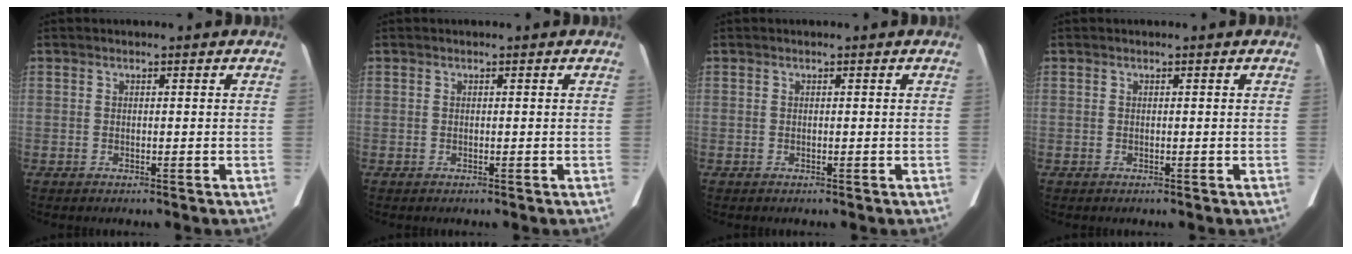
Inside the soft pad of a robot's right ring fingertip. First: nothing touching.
{"total": 0.0}
{"total": 0.0}
{"total": 0.0}